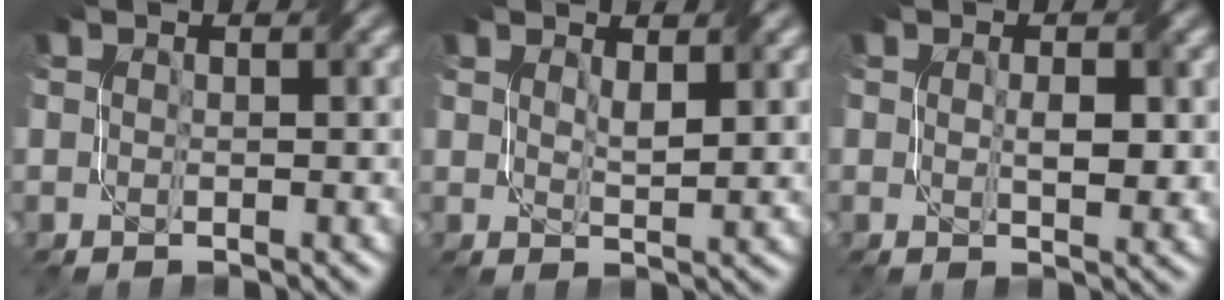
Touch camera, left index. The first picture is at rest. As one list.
[{"total": 2.1, "force": [1.2, 0.6, 1.7], "torque": [-0.033, -0.003, 0.026]}, {"total": 3.0, "force": [0.2, 1.4, 2.6], "torque": [-0.047, -0.007, 0.008]}]